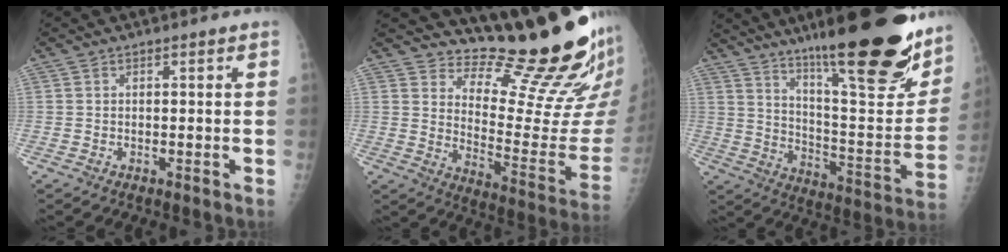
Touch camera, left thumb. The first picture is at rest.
{"total": 20.0, "force": [16.7, 3.7, 10.3], "torque": [-0.109, -0.164, 0.235]}
{"total": 30.1, "force": [20.0, 6.3, 21.6], "torque": [-0.293, -0.087, 0.307]}